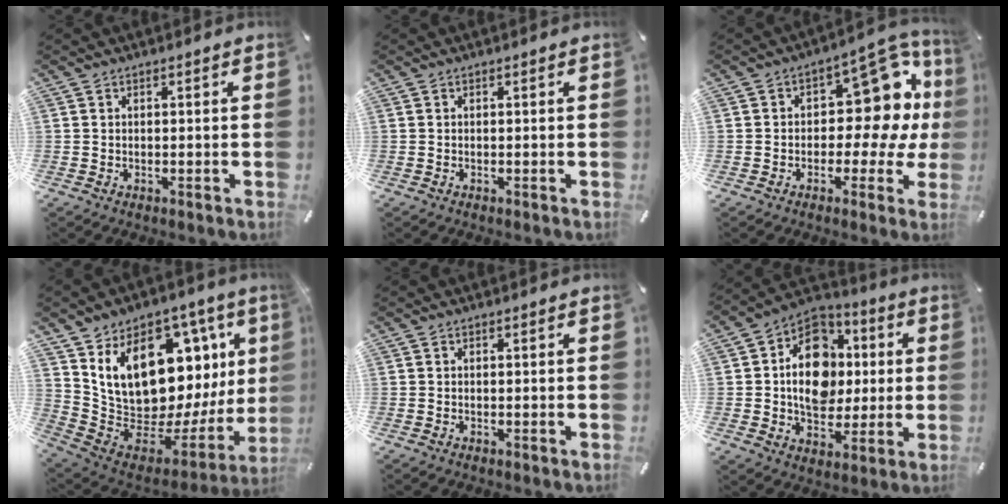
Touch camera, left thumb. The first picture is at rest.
{"total": 0.0}
{"total": 15.7, "force": [4.0, 9.4, 12.0], "torque": [-0.146, -0.036, 0.065]}
{"total": 20.8, "force": [7.0, 12.9, 14.6], "torque": [-0.241, -0.079, 0.147]}
{"total": 0.0}
{"total": 15.3, "force": [-0.4, 12.3, 9.2], "torque": [-0.164, 0.013, -0.007]}